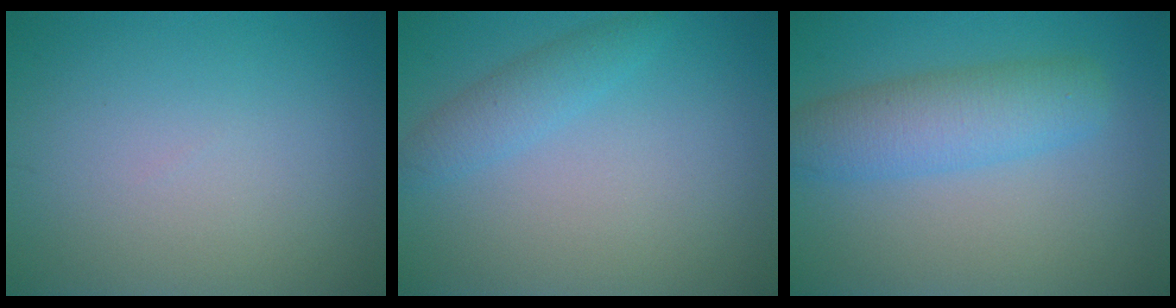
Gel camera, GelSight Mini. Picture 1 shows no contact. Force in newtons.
{"total": 2.2, "press": 2.2, "slide": 0.0}
{"total": 6.0, "press": 6.0, "slide": 0.1}